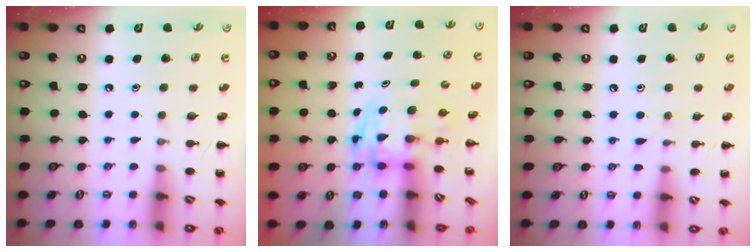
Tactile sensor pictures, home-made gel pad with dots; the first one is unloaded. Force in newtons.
{"total": 2.8, "press": 2.7, "slide": 0.5}
{"total": 3.8, "press": 3.3, "slide": 1.9}